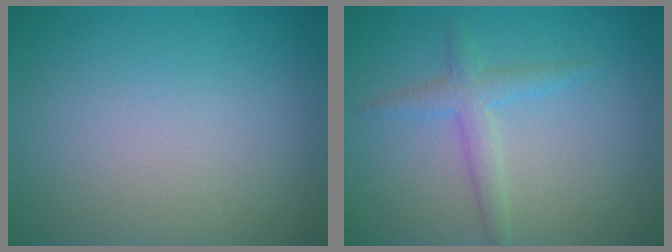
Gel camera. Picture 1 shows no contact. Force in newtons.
{"total": 2.3, "press": 2.3, "slide": 0.1}